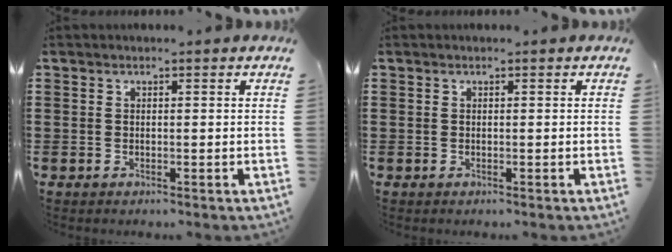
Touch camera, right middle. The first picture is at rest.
{"total": 0.0}